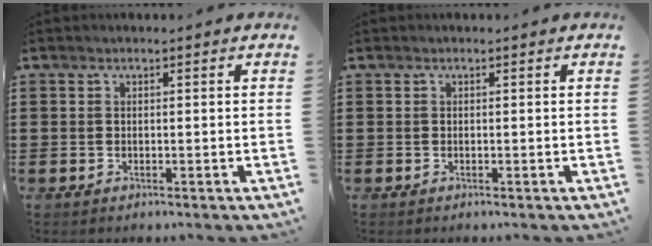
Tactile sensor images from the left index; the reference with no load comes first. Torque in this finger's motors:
{"motor_torque": [-0.03, 0.18, 0.03, 0.00]}